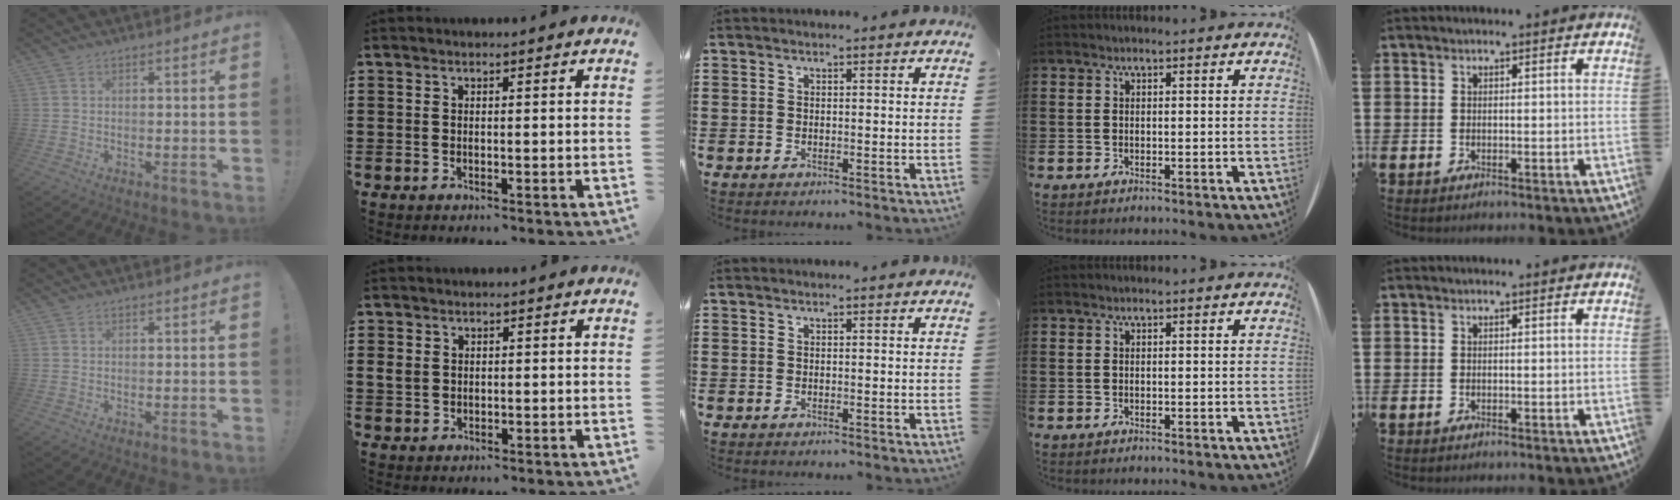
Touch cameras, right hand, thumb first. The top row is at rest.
{"index": {"total": 1.7, "force": [0.3, 1.5, 0.9], "torque": [-0.021, 0.006, 0.004]}}